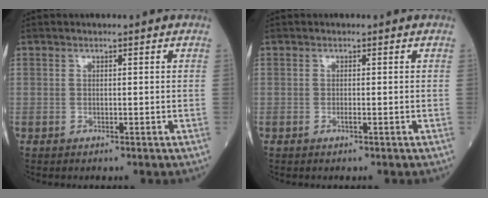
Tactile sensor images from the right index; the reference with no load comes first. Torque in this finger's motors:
{"motor_torque": [0.22, -0.12, 0.09, 0.03]}